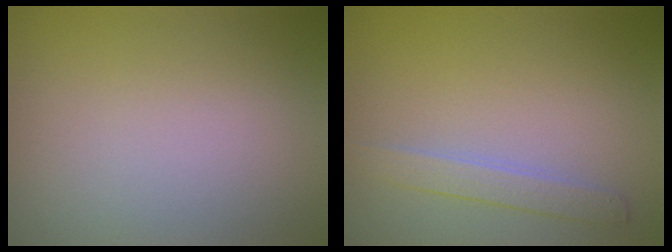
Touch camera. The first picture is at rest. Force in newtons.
{"total": 1.7, "press": 1.7, "slide": 0.0}